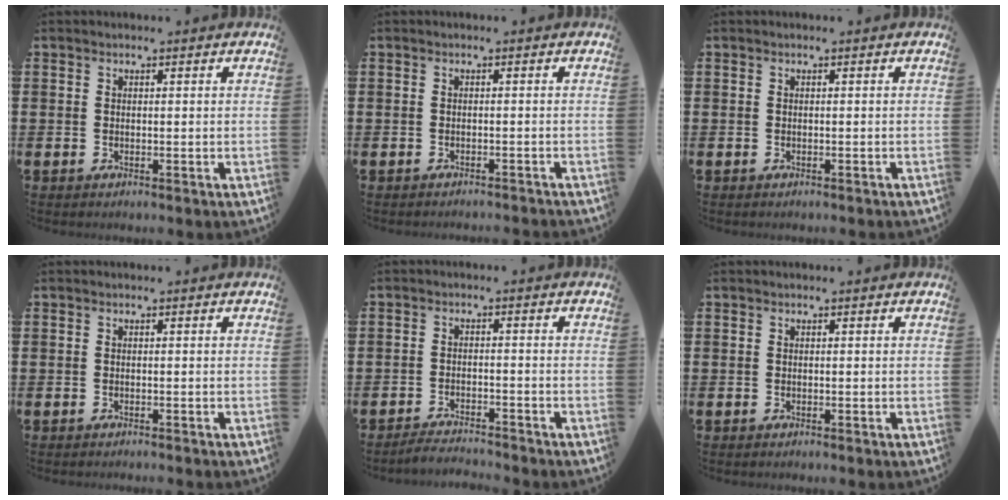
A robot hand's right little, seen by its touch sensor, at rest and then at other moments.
{"total": 0.6, "force": [-0.6, -0.2, 0.1], "torque": [-0.001, -0.001, -0.012]}
{"total": 0.0}
{"total": 0.0}
{"total": 2.3, "force": [-2.3, -0.1, 0.0], "torque": [-0.005, 0.004, -0.048]}
{"total": 0.0}